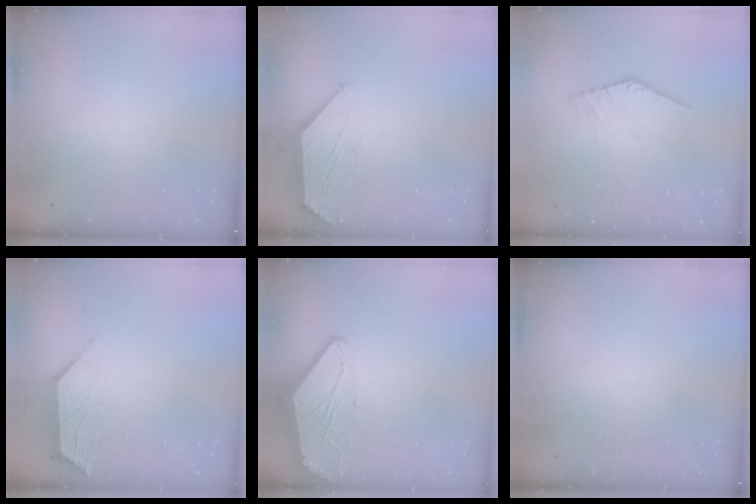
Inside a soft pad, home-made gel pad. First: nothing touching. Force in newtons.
{"total": 1.1, "press": 1.1, "slide": 0.3}
{"total": 1.9, "press": 1.9, "slide": 0.1}
{"total": 1.9, "press": 1.9, "slide": 0.4}
{"total": 0.0}
{"total": 0.0}